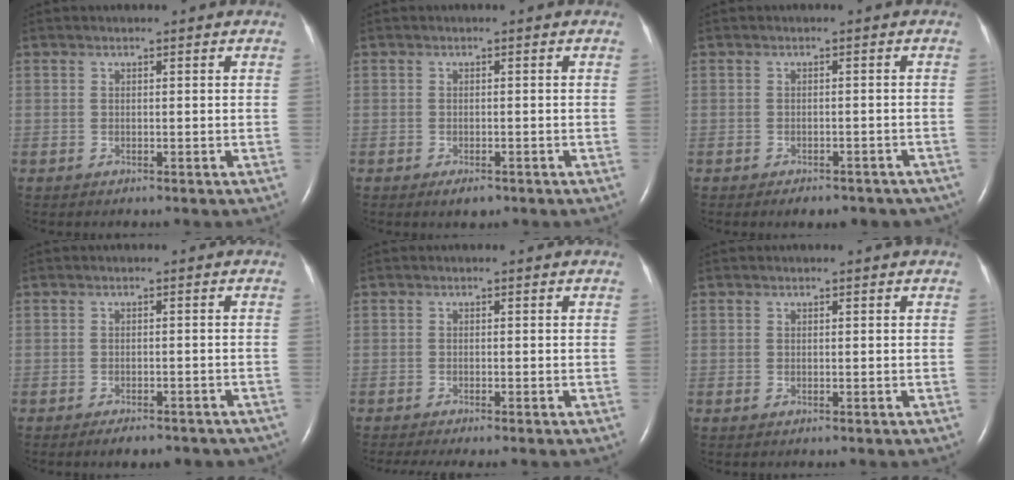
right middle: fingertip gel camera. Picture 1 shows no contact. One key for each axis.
{"total": 1.6, "fx": -1.0, "fy": 0.7, "fz": 1.0, "tx": -0.022, "ty": -0.001, "tz": -0.010}
{"total": 7.4, "fx": -6.2, "fy": 3.1, "fz": 2.7, "tx": -0.028, "ty": 0.004, "tz": -0.060}
{"total": 7.1, "fx": -6.0, "fy": 2.5, "fz": 2.9, "tx": -0.031, "ty": 0.002, "tz": -0.064}
{"total": 3.5, "fx": -3.1, "fy": -0.4, "fz": 1.8, "tx": -0.027, "ty": -0.008, "tz": -0.048}
{"total": 0.0}